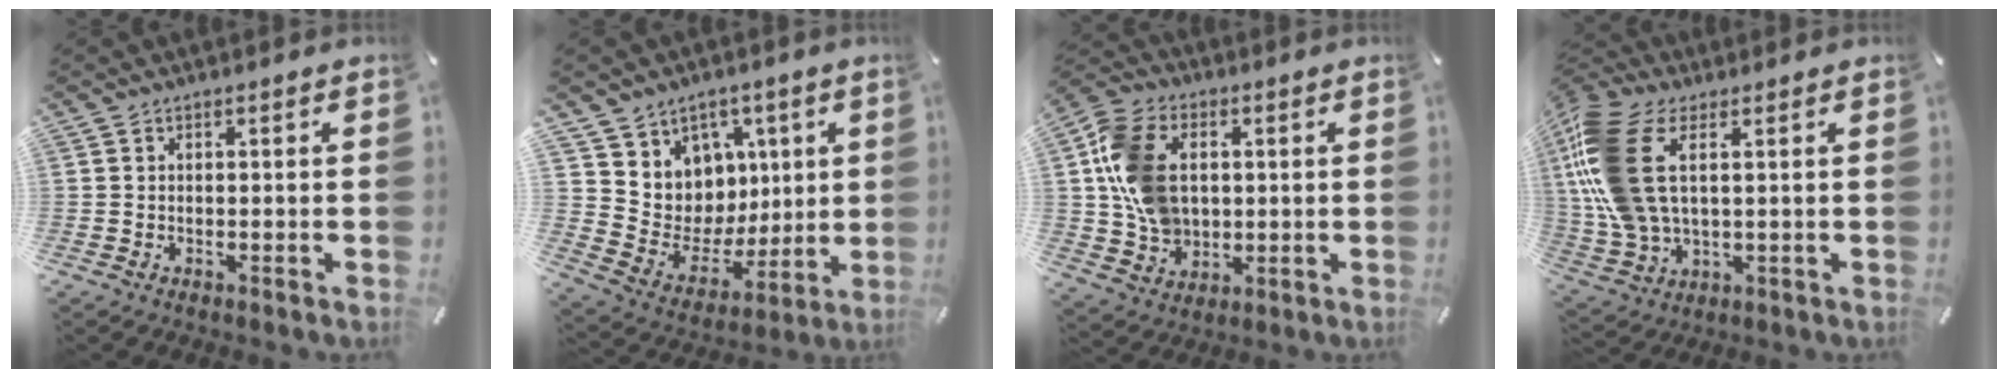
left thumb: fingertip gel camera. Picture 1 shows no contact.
{"total": 9.6, "force": [2.9, 9.1, -0.5], "torque": [0.005, -0.051, 0.067]}
{"total": 14.4, "force": [1.8, 11.3, 8.7], "torque": [-0.196, 0.018, 0.035]}
{"total": 17.2, "force": [4.3, 10.2, 13.2], "torque": [-0.311, -0.013, 0.077]}